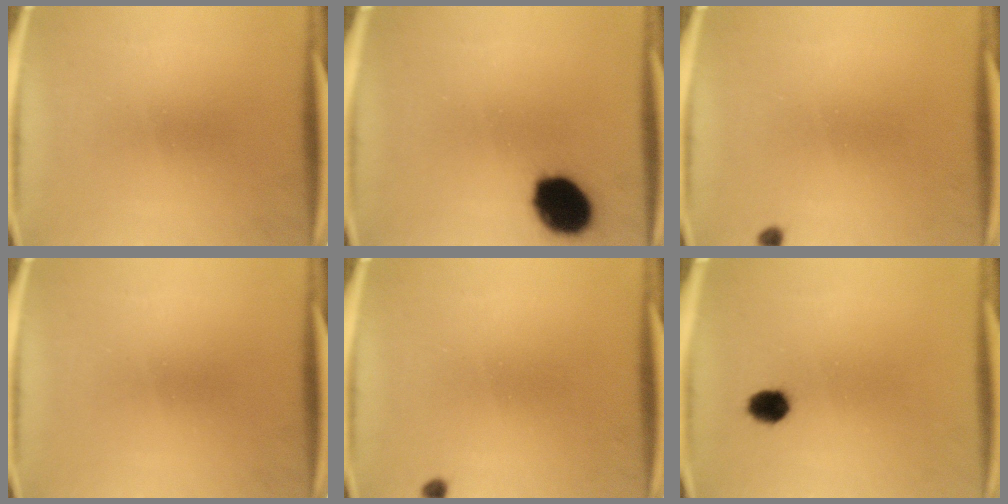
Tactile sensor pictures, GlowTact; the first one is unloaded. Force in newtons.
{"total": 13.7}
{"total": 0.8}
{"total": 0.0}
{"total": 0.8}
{"total": 3.8}